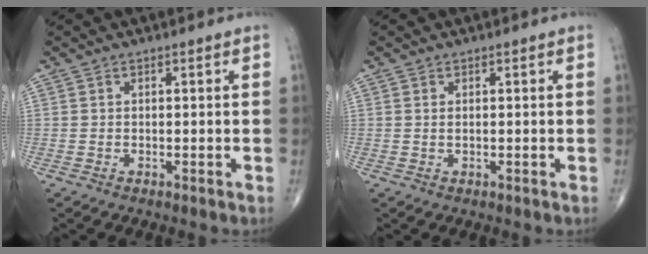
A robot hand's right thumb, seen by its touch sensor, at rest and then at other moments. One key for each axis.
{"total": 0.6, "fx": 0.2, "fy": 0.2, "fz": 0.5, "tx": -0.011, "ty": 0.000, "tz": 0.005}